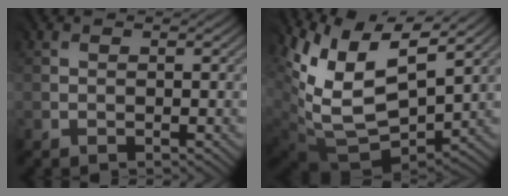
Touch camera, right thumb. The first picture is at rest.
{"total": 12.9, "force": [5.6, 7.6, 8.8], "torque": [-0.214, -0.005, 0.124]}